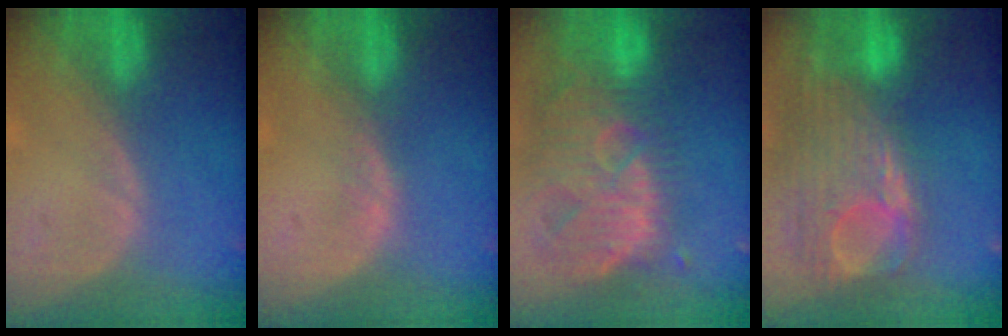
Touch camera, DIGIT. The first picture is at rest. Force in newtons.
{"total": 0.8, "press": 0.7, "slide": 0.2}
{"total": 13.2, "press": 11.4, "slide": 6.6}
{"total": 12.7, "press": 10.6, "slide": 6.9}